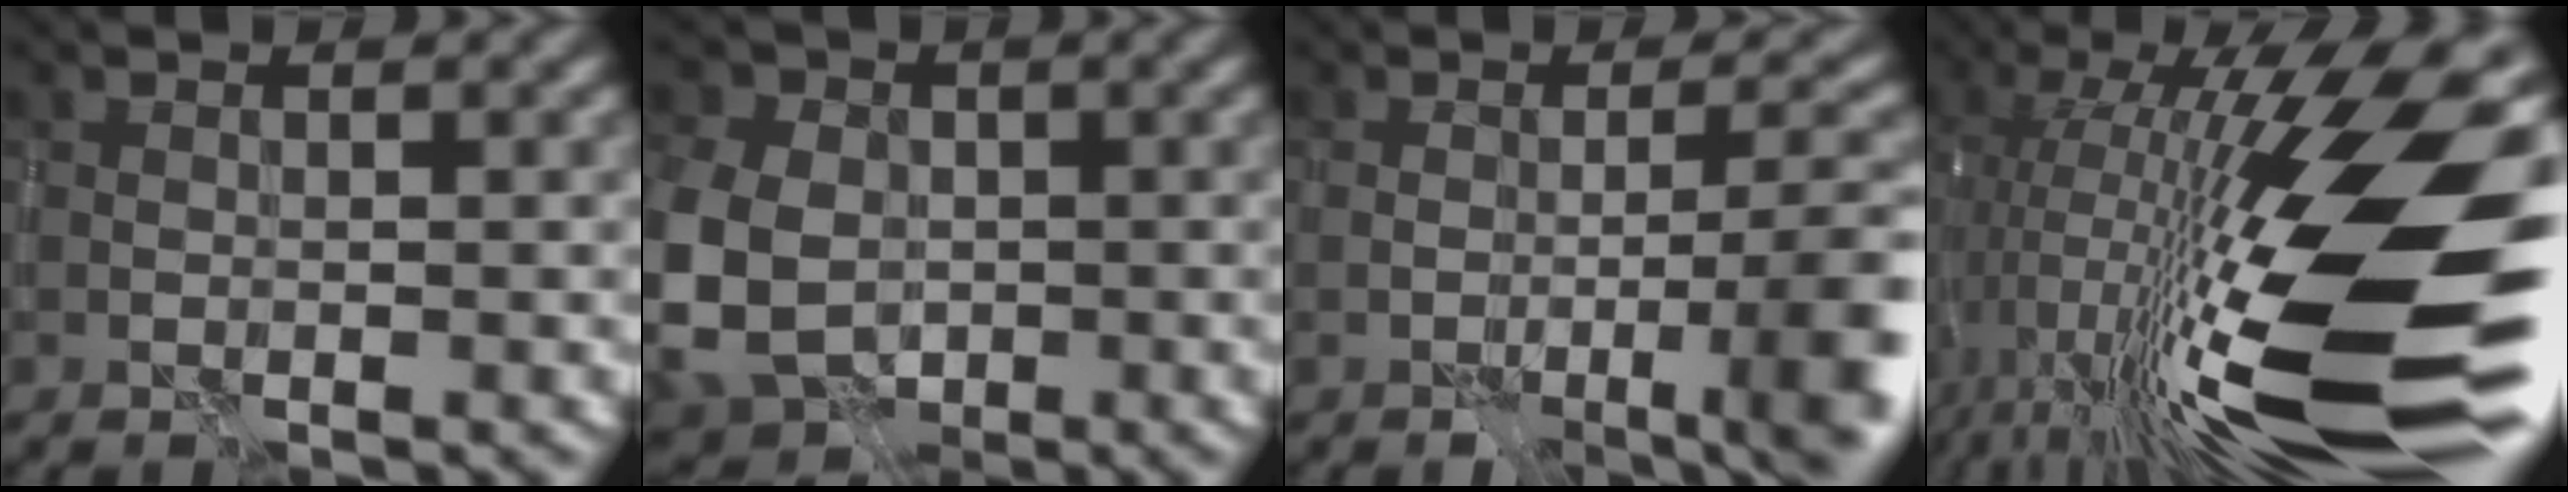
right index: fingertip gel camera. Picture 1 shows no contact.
{"total": 11.2, "force": [-1.5, 8.9, 6.6], "torque": [-0.129, -0.010, -0.056]}
{"total": 6.3, "force": [-1.9, 1.1, 5.9], "torque": [-0.079, 0.001, -0.031]}
{"total": 19.6, "force": [-2.8, 4.6, 18.9], "torque": [-0.337, 0.015, -0.059]}